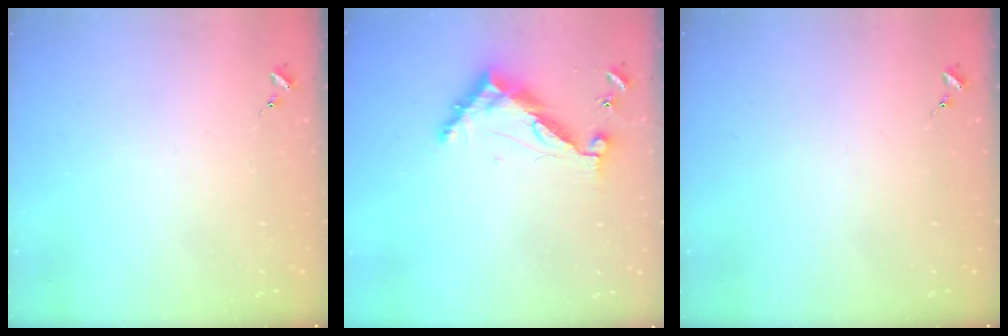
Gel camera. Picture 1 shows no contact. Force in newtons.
{"total": 9.6, "press": 9.6, "slide": 0.8}
{"total": 0.0}